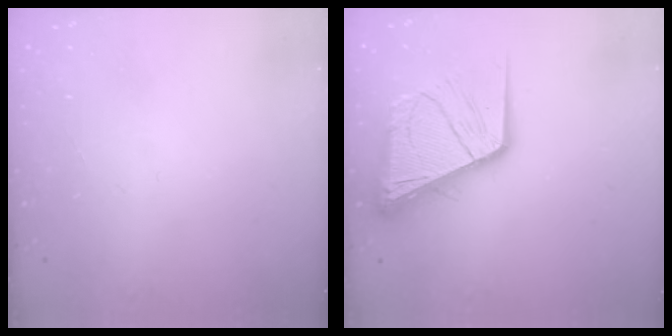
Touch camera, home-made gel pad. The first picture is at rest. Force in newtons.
{"total": 18.4, "press": 18.2, "slide": 2.3}